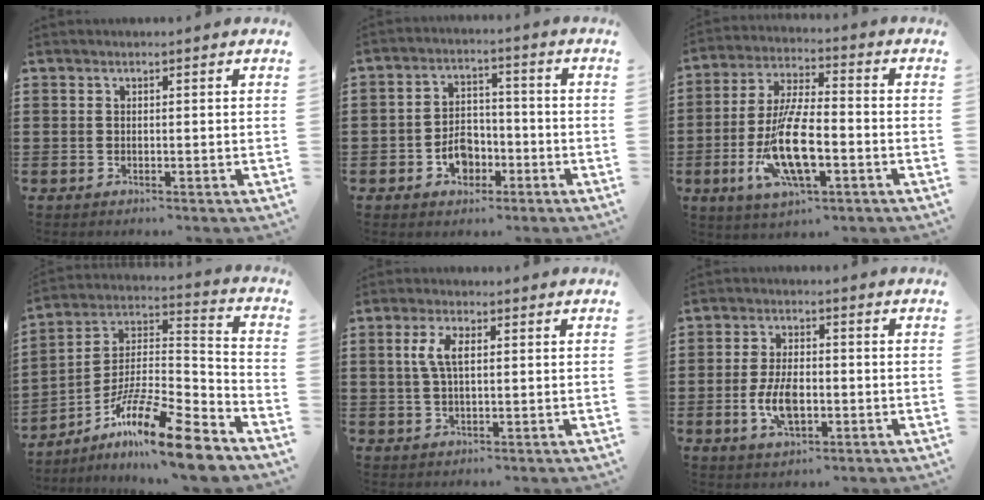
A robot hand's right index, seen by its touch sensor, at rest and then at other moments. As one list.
[{"total": 5.1, "force": [-2.3, 3.8, 2.5], "torque": [-0.039, 0.006, -0.044]}, {"total": 12.1, "force": [-3.6, 4.0, 10.8], "torque": [-0.226, -0.008, -0.065]}, {"total": 15.0, "force": [-10.5, 2.3, 10.4], "torque": [-0.186, 0.022, -0.194]}, {"total": 4.5, "force": [0.8, 1.9, 4.0], "torque": [-0.091, 0.008, 0.008]}, {"total": 6.0, "force": [-1.4, 3.1, 4.9], "torque": [-0.112, -0.002, -0.029]}]